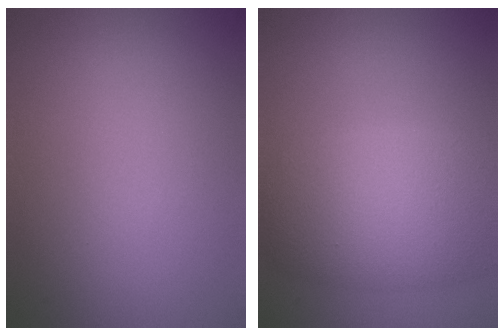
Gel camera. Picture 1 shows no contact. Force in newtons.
{"total": 7.8, "press": 7.8, "slide": 0.5}